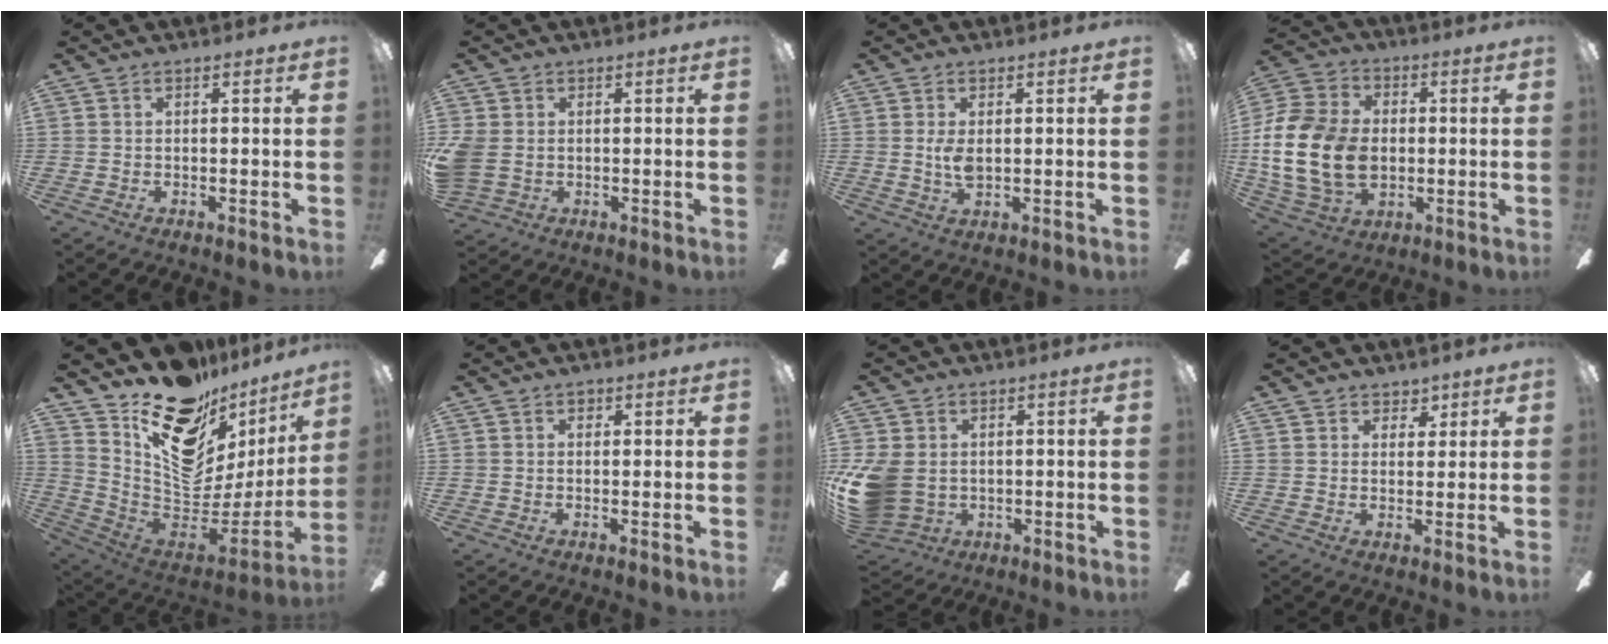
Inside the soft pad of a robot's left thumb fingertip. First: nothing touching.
{"total": 5.5, "force": [-0.1, 4.5, 3.2], "torque": [-0.085, 0.006, 0.000]}
{"total": 3.9, "force": [0.2, 2.1, 3.3], "torque": [-0.065, 0.000, -0.002]}
{"total": 19.1, "force": [-1.3, 14.1, 12.7], "torque": [-0.285, 0.018, -0.019]}
{"total": 21.0, "force": [14.4, 11.3, 10.3], "torque": [-0.156, -0.105, 0.268]}
{"total": 0.9, "force": [0.5, 0.7, 0.2], "torque": [0.003, 0.000, 0.006]}
{"total": 12.8, "force": [-0.4, 10.3, 7.5], "torque": [-0.183, 0.007, -0.002]}
{"total": 3.6, "force": [2.8, 2.2, -0.2], "torque": [0.007, -0.014, 0.050]}